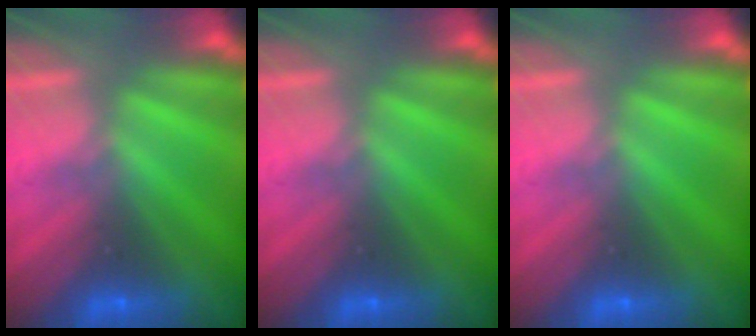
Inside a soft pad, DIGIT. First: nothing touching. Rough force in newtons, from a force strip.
{"total": 0.0}
{"total": 0.0}